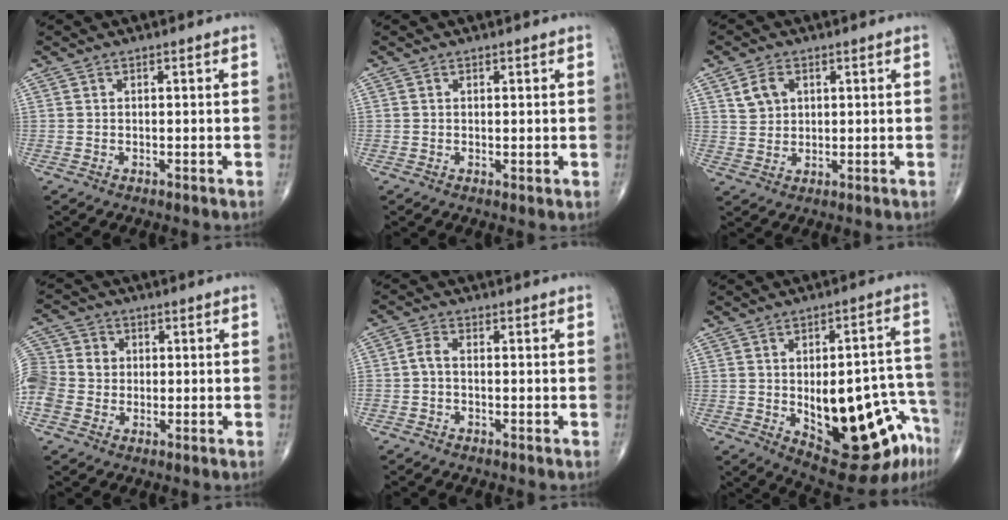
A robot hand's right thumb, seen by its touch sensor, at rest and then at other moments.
{"total": 0.6, "force": [0.1, 0.2, 0.6], "torque": [-0.016, -0.005, 0.003]}
{"total": 2.3, "force": [1.1, 1.8, 1.0], "torque": [-0.013, -0.005, 0.022]}
{"total": 13.3, "force": [-0.2, 11.8, 6.2], "torque": [-0.157, 0.035, -0.002]}
{"total": 2.3, "force": [-0.7, 1.1, 1.8], "torque": [-0.039, 0.005, -0.020]}
{"total": 21.8, "force": [-8.0, 9.2, 18.1], "torque": [-0.183, 0.045, -0.084]}